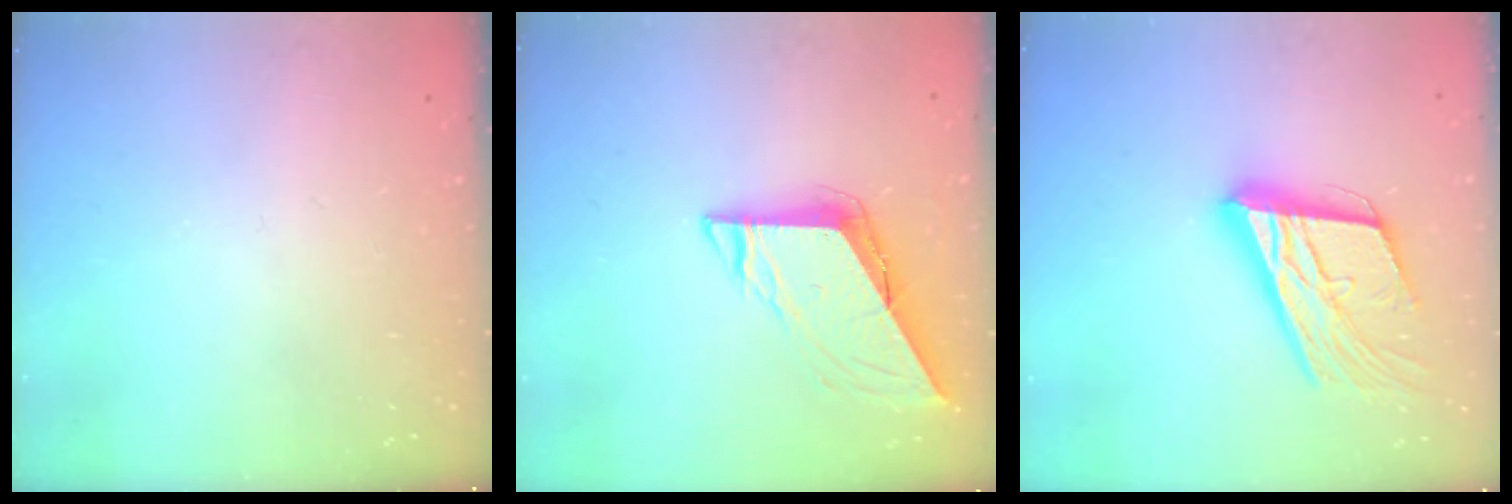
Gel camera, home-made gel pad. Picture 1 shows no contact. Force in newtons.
{"total": 8.0, "press": 8.0, "slide": 0.5}
{"total": 22.7, "press": 22.3, "slide": 4.0}